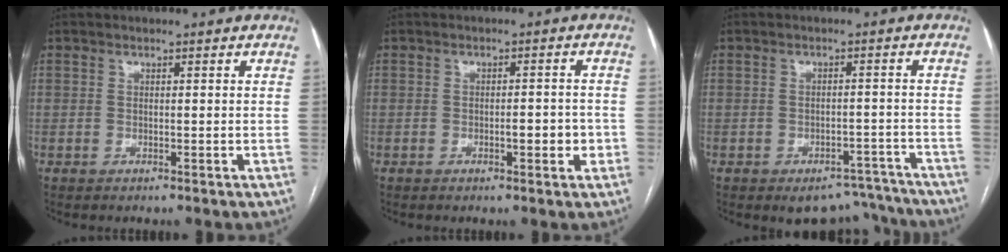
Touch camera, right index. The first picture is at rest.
{"total": 3.4, "force": [-1.0, 1.1, 3.0], "torque": [-0.043, 0.005, -0.012]}
{"total": 8.0, "force": [-7.2, 3.3, 0.9], "torque": [0.020, 0.026, -0.086]}